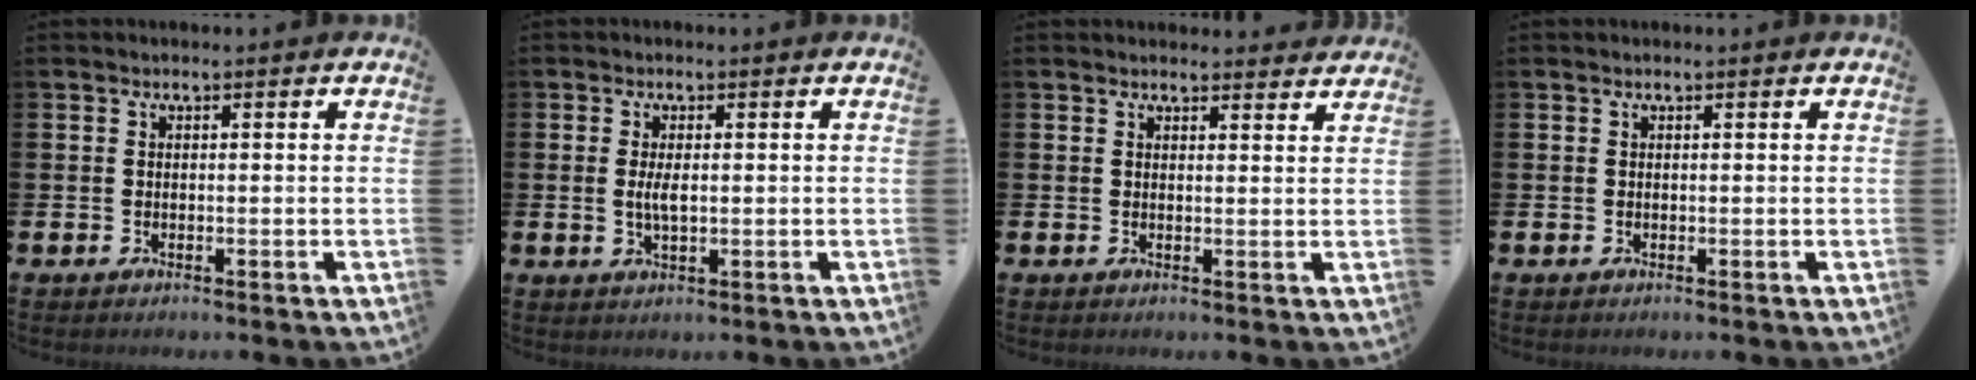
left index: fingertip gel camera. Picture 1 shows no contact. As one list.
[{"total": 2.6, "force": [0.2, 0.9, 2.4], "torque": [-0.043, 0.001, 0.001]}, {"total": 2.1, "force": [2.1, 0.4, 0.0], "torque": [0.011, -0.013, 0.036]}, {"total": 0.0}]